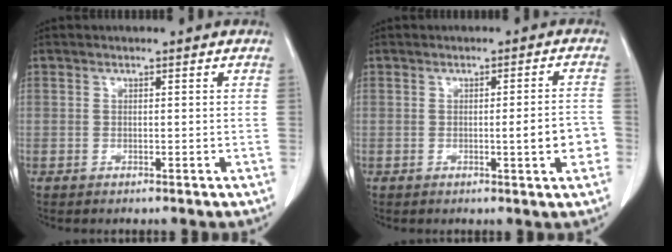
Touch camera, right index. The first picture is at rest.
{"total": 4.9, "force": [-1.3, 0.3, 4.7], "torque": [-0.061, 0.003, -0.016]}